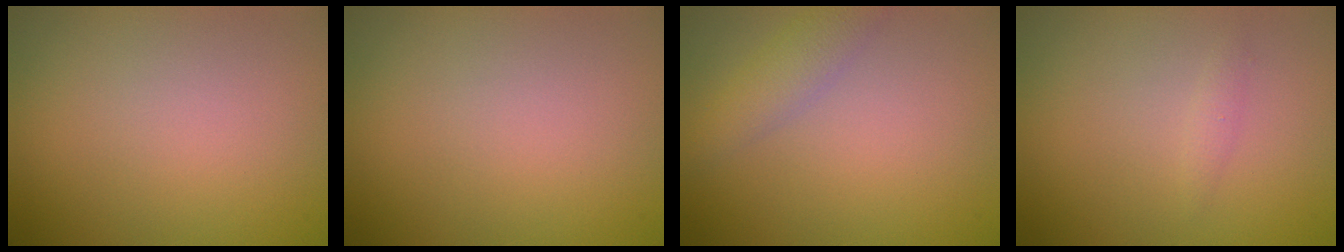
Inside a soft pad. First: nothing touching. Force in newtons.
{"total": 0.0}
{"total": 2.3, "press": 2.3, "slide": 0.0}
{"total": 0.7, "press": 0.7, "slide": 0.0}